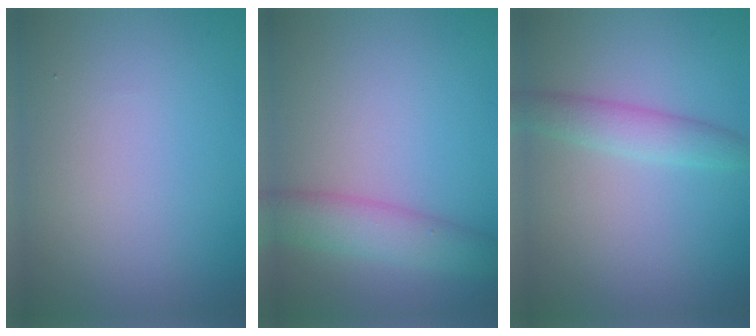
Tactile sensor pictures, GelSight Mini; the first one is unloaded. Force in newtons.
{"total": 4.0, "press": 4.0, "slide": 0.1}
{"total": 2.7, "press": 2.7, "slide": 0.2}